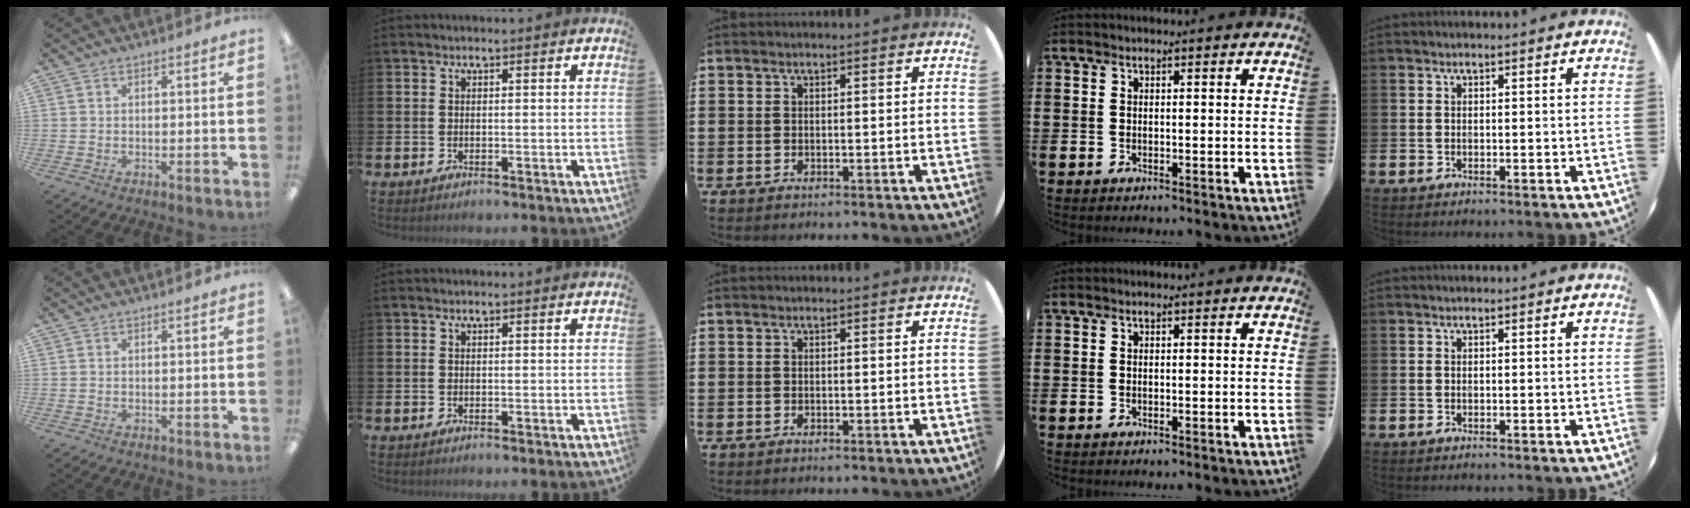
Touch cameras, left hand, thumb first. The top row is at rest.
{}